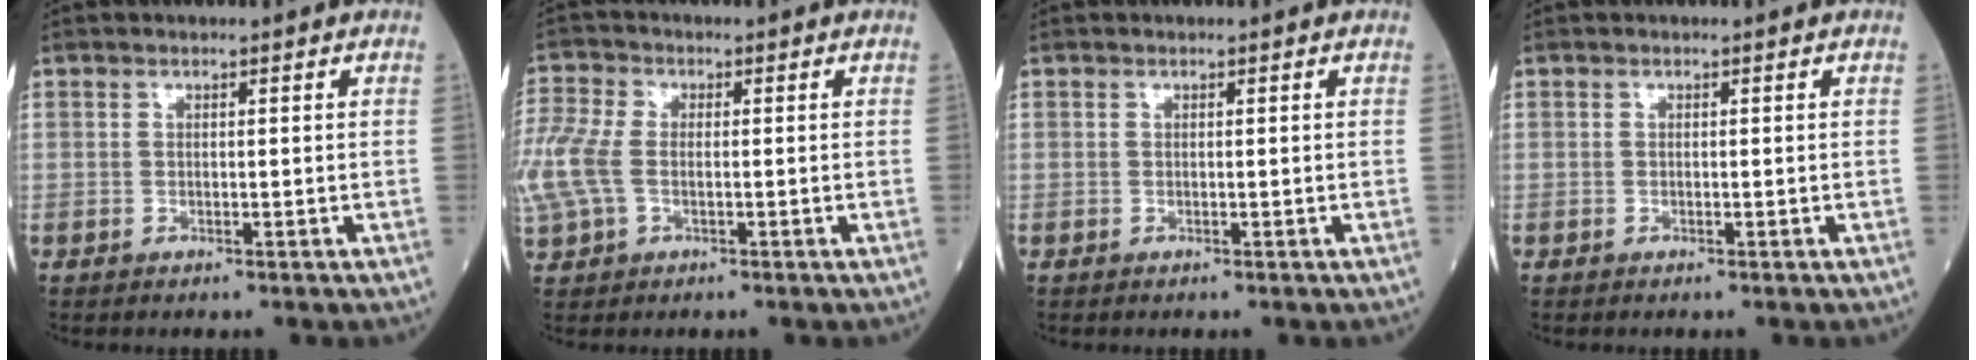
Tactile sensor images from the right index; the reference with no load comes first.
{"total": 13.3, "force": [-0.9, 9.2, 9.7], "torque": [-0.297, 0.018, -0.011]}
{"total": 0.0}
{"total": 0.0}